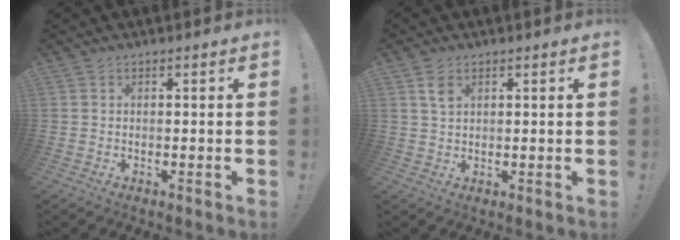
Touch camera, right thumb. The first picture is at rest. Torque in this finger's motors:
{"motor_torque": [0.01, 0.10, 0.08, 0.26, -0.05]}